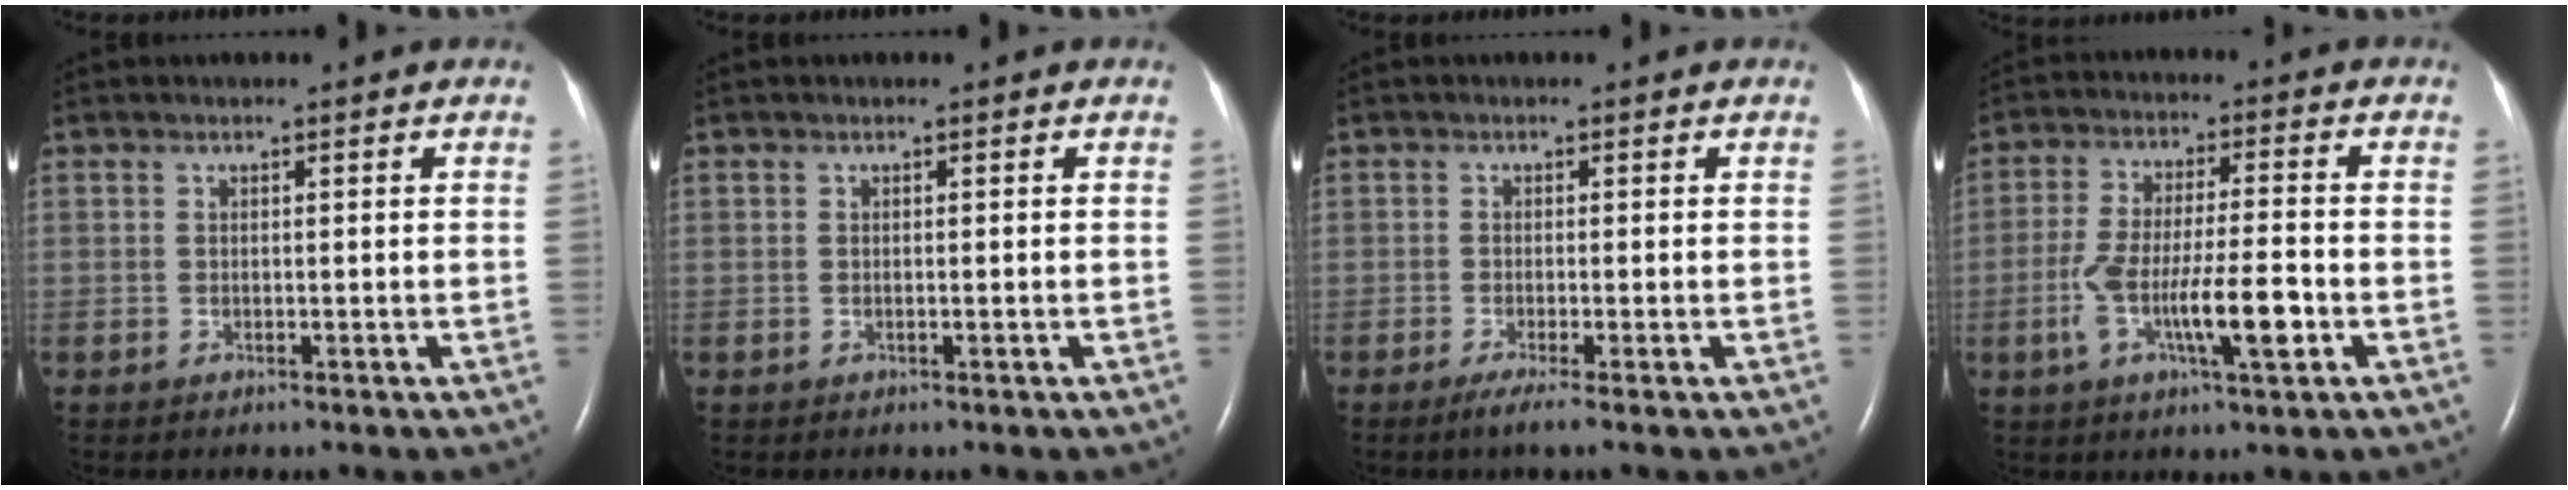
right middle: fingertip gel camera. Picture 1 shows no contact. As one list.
[{"total": 0.0}, {"total": 2.3, "force": [-1.5, -0.3, 1.8], "torque": [-0.040, -0.009, -0.032]}, {"total": 10.7, "force": [-3.4, 1.4, 10.0], "torque": [-0.188, -0.002, -0.060]}]